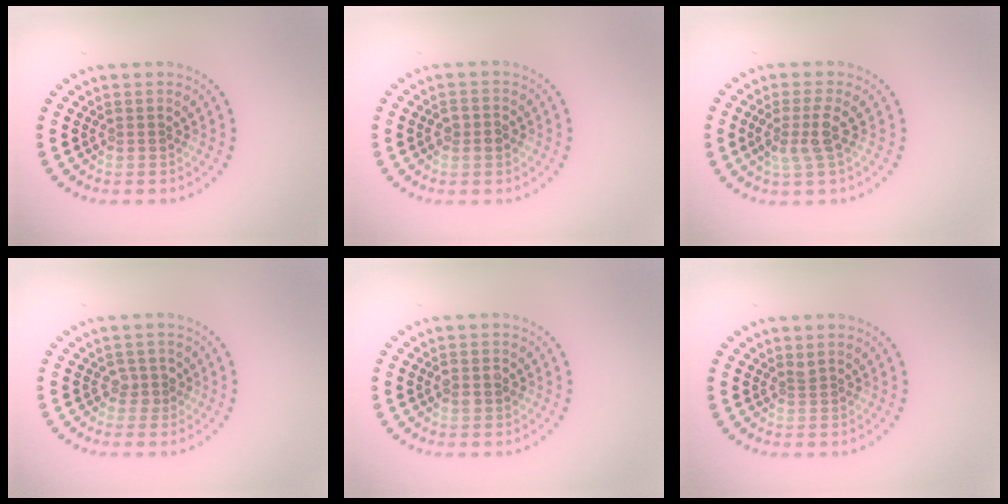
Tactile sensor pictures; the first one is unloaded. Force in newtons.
{"total": 1.5, "press": 1.5, "slide": 0.1}
{"total": 2.6, "press": 2.1, "slide": 1.5}
{"total": 1.3, "press": 1.1, "slide": 0.8}
{"total": 1.8, "press": 1.8, "slide": 0.1}
{"total": 0.5, "press": 0.4, "slide": 0.4}